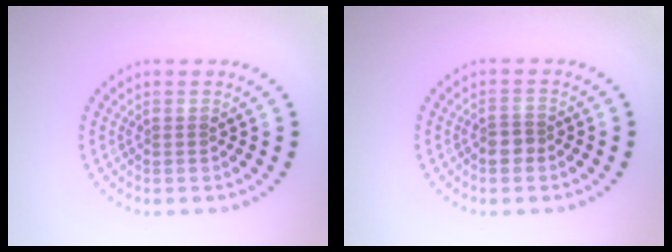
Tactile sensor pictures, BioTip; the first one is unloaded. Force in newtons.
{"total": 1.6, "press": 1.5, "slide": 0.7}